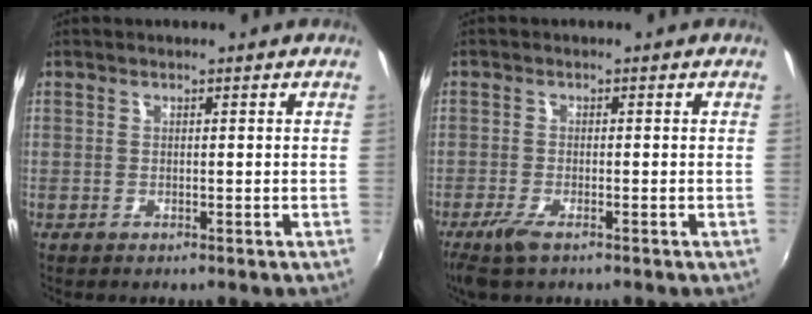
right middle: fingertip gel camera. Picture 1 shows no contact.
{"total": 4.1, "force": [-2.7, 1.0, 2.9], "torque": [-0.072, -0.014, -0.054]}